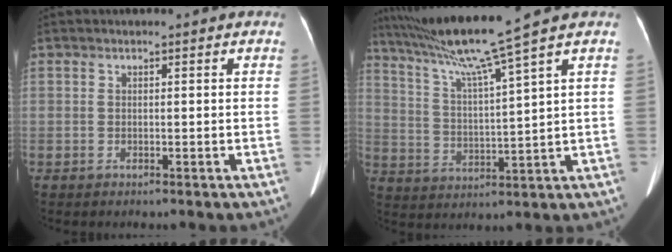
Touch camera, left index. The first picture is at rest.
{"total": 11.4, "force": [8.8, -3.4, 6.4], "torque": [-0.114, -0.010, 0.162]}